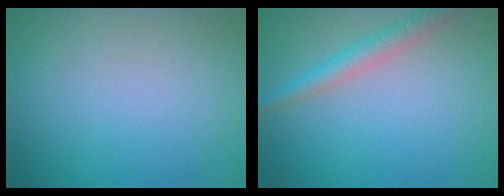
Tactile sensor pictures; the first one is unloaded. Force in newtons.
{"total": 3.0, "press": 3.0, "slide": 0.1}